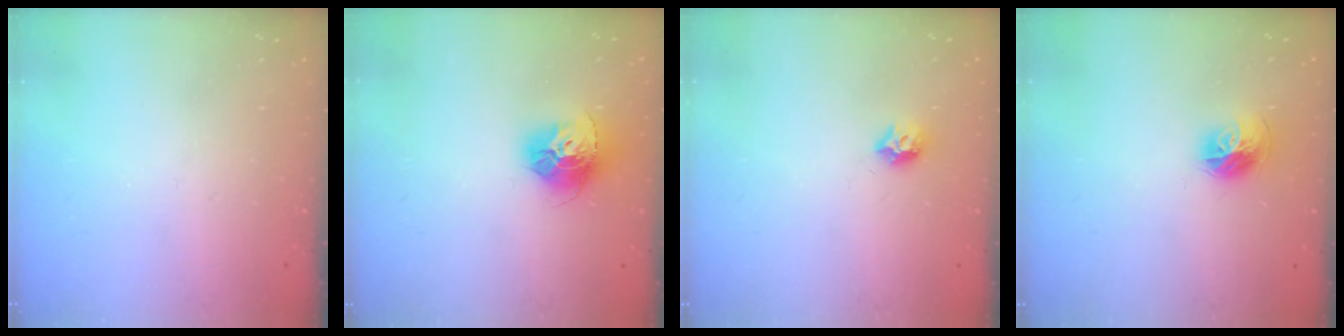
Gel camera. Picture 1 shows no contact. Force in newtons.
{"total": 13.6, "press": 13.5, "slide": 1.4}
{"total": 7.5, "press": 7.4, "slide": 0.6}
{"total": 10.0, "press": 9.9, "slide": 1.2}